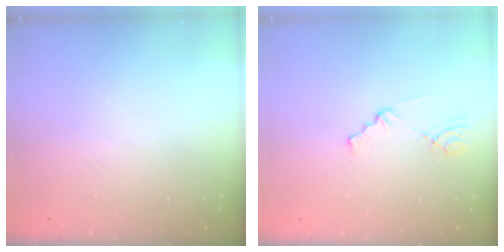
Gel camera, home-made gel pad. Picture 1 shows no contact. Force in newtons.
{"total": 1.2, "press": 1.2, "slide": 0.2}